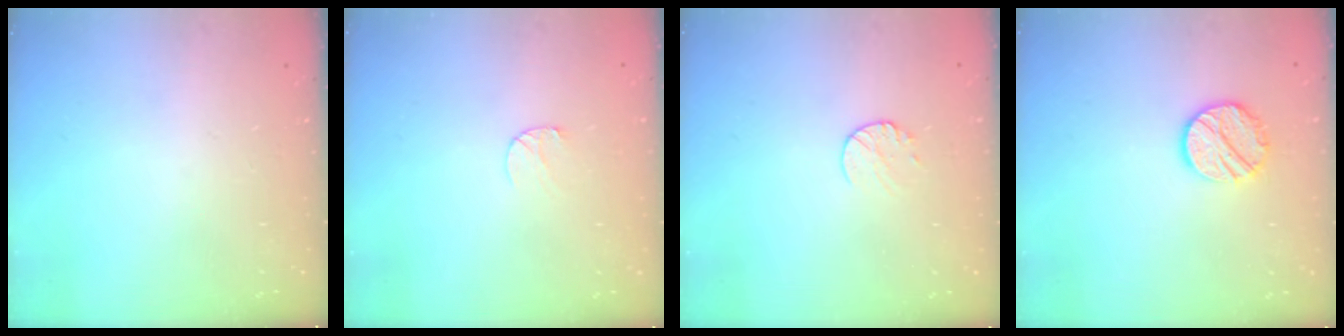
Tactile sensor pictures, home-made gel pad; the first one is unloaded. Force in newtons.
{"total": 4.6, "press": 4.5, "slide": 0.5}
{"total": 6.7, "press": 6.6, "slide": 0.6}
{"total": 10.1, "press": 10.1, "slide": 0.5}